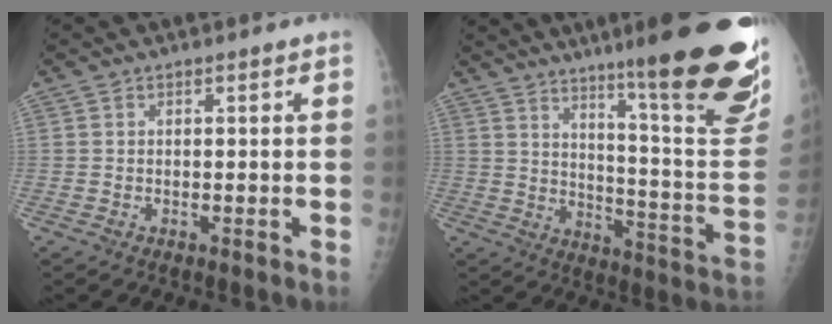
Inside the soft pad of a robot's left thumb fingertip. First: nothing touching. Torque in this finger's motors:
{"motor_torque": [3.00, 0.04, 1.85, -0.92, 0.41]}